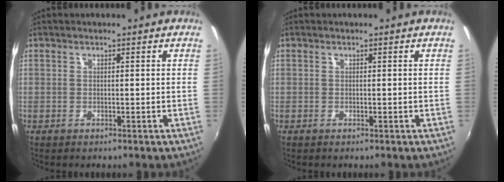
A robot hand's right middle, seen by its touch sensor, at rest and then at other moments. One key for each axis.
{"total": 0.0}